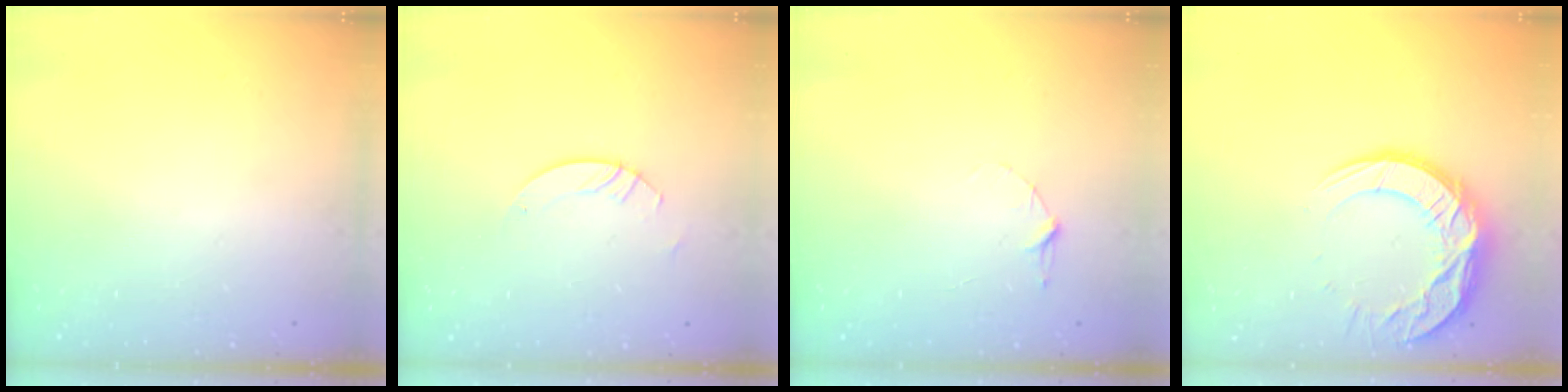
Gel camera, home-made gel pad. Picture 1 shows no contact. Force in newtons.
{"total": 3.0, "press": 3.0, "slide": 0.3}
{"total": 4.7, "press": 4.7, "slide": 0.5}
{"total": 14.6, "press": 14.6, "slide": 1.1}